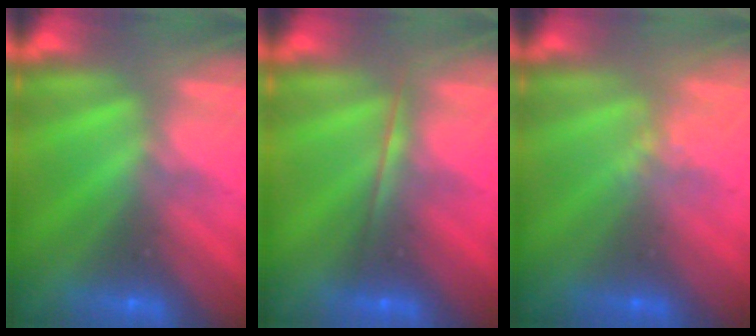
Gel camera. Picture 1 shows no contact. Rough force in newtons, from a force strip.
{"total": 1.6}
{"total": 1.1}